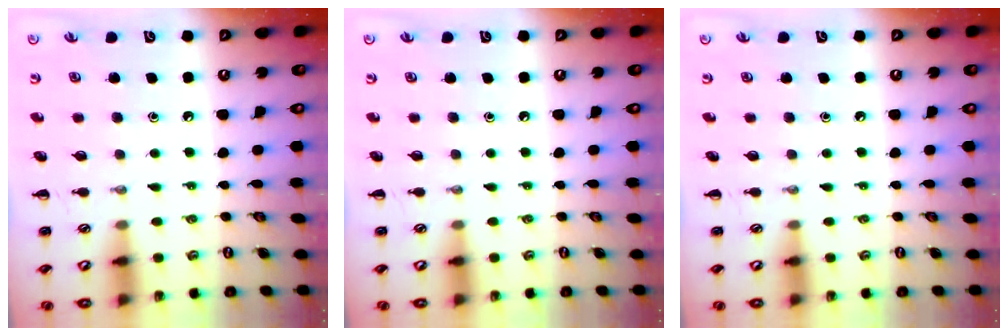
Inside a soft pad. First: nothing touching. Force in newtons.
{"total": 0.0}
{"total": 0.0}